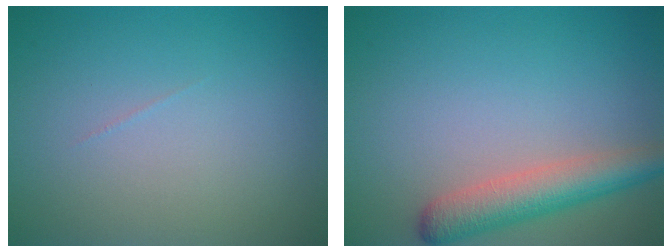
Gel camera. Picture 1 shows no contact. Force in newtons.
{"total": 4.4, "press": 4.3, "slide": 0.2}